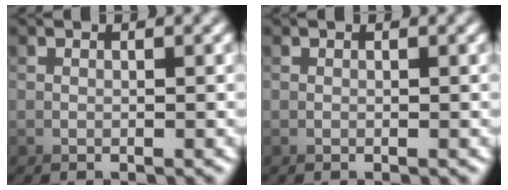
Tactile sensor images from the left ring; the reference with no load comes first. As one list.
[{"total": 0.0}]